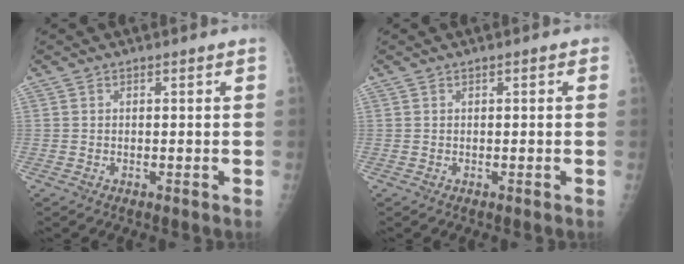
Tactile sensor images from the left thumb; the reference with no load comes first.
{"total": 0.7, "force": [0.3, 0.3, 0.6], "torque": [-0.004, 0.002, -0.001]}